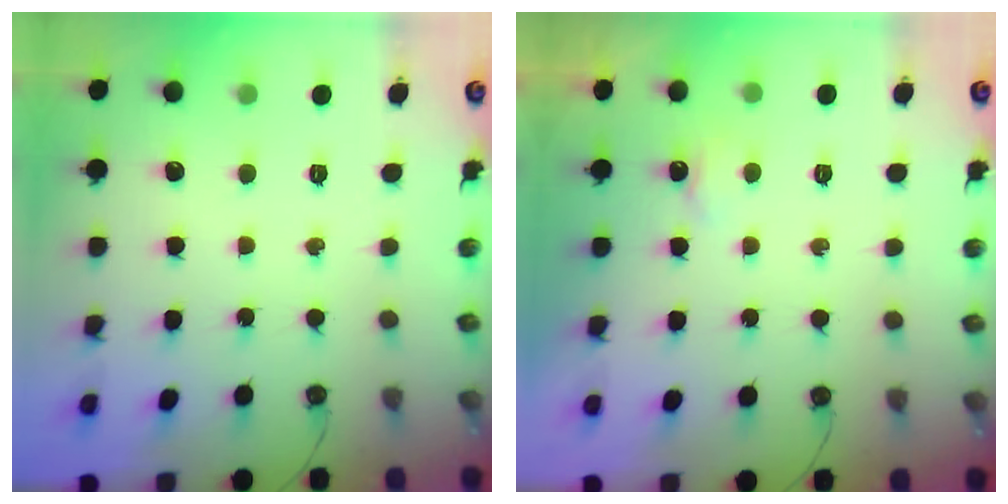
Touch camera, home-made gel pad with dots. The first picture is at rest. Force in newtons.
{"total": 2.7, "press": 2.6, "slide": 0.5}